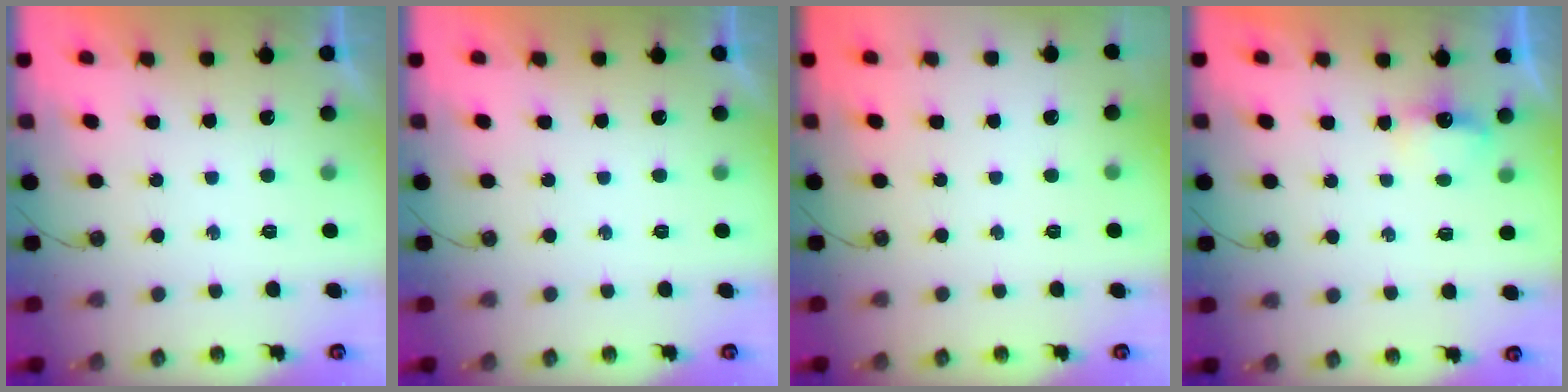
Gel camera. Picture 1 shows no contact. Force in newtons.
{"total": 0.0}
{"total": 0.0}
{"total": 4.0, "press": 3.9, "slide": 0.6}